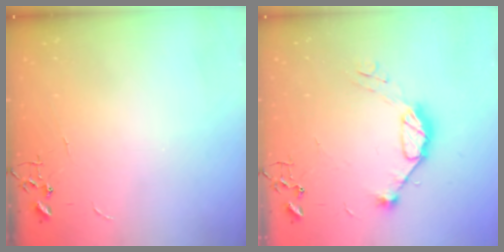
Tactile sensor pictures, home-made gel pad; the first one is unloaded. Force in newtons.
{"total": 10.2, "press": 10.2, "slide": 1.1}